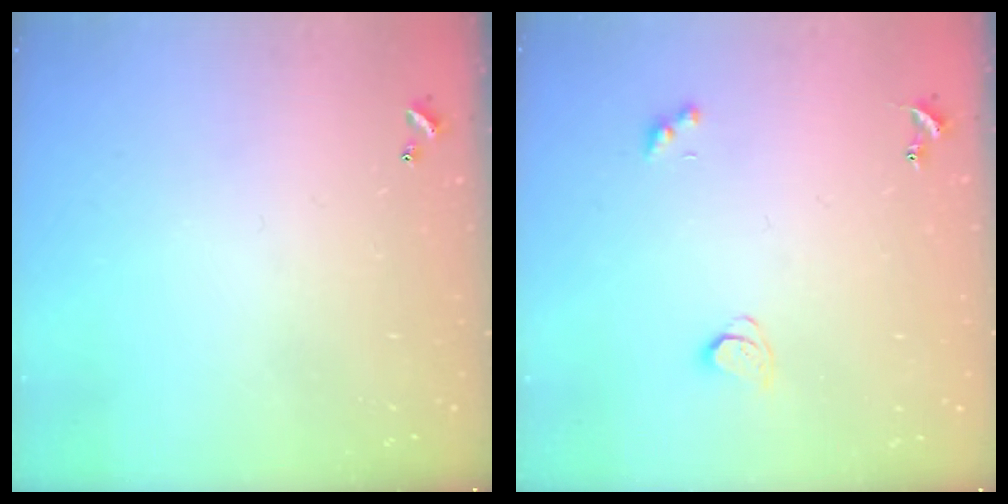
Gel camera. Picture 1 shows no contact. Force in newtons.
{"total": 1.7, "press": 1.6, "slide": 0.4}